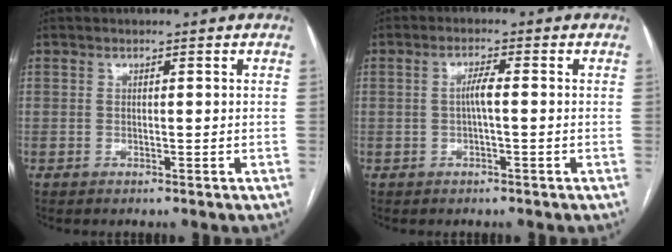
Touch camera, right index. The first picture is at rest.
{"total": 2.5, "force": [-0.2, 0.1, 2.5], "torque": [-0.046, 0.003, -0.003]}